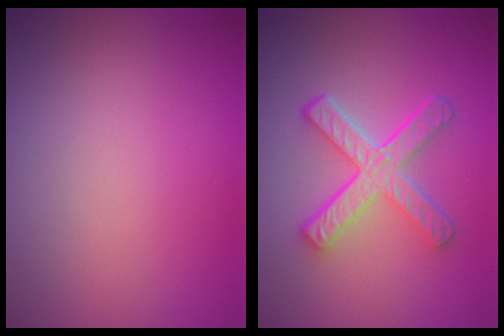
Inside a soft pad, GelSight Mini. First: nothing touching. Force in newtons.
{"total": 5.0, "press": 3.7, "slide": 3.3}